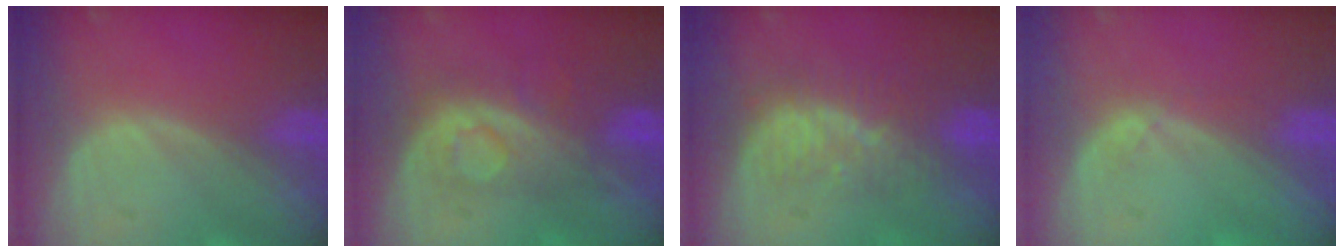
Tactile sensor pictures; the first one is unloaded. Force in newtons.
{"total": 7.9, "press": 7.4, "slide": 2.7}
{"total": 8.1, "press": 7.1, "slide": 3.9}
{"total": 1.4, "press": 1.3, "slide": 0.5}